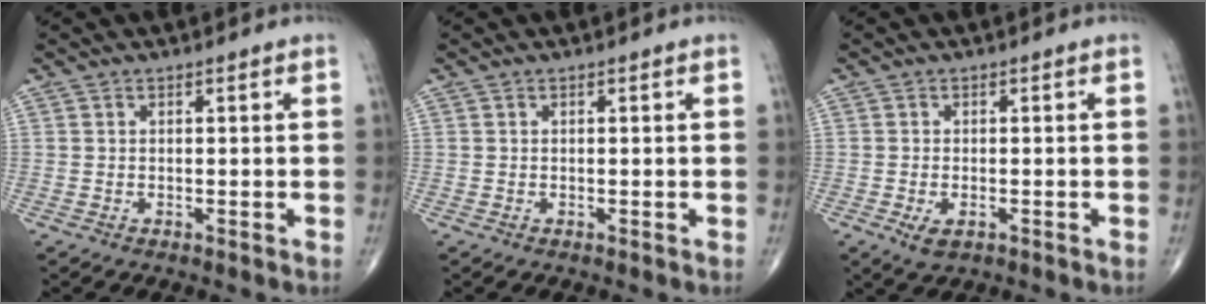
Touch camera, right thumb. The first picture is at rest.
{"total": 0.0}
{"total": 3.0, "force": [-1.2, 1.6, 2.3], "torque": [-0.041, -0.002, -0.015]}